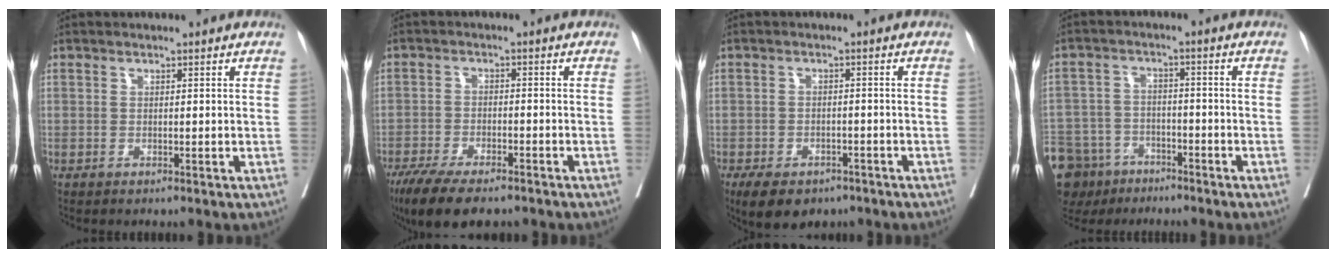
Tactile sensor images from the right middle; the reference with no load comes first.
{"total": 10.8, "force": [-8.2, 3.0, 6.3], "torque": [-0.103, -0.018, -0.131]}
{"total": 8.7, "force": [-6.2, 4.5, 4.2], "torque": [-0.067, -0.004, -0.091]}
{"total": 13.4, "force": [-9.3, 8.8, 4.1], "torque": [-0.116, 0.001, -0.146]}